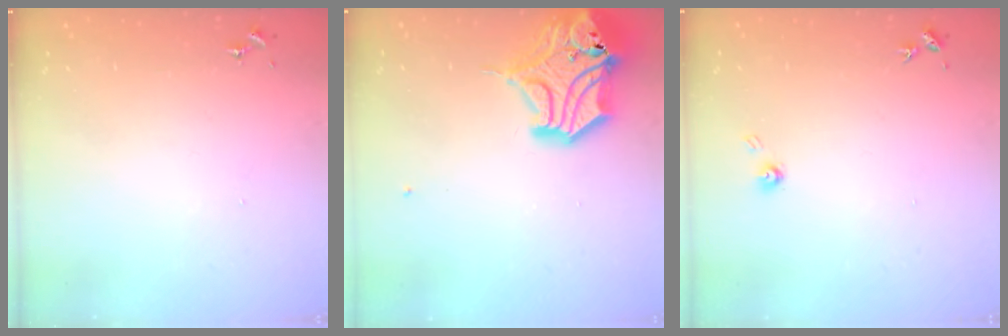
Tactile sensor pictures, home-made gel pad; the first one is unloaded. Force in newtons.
{"total": 18.5, "press": 18.3, "slide": 2.6}
{"total": 3.8, "press": 3.7, "slide": 0.2}